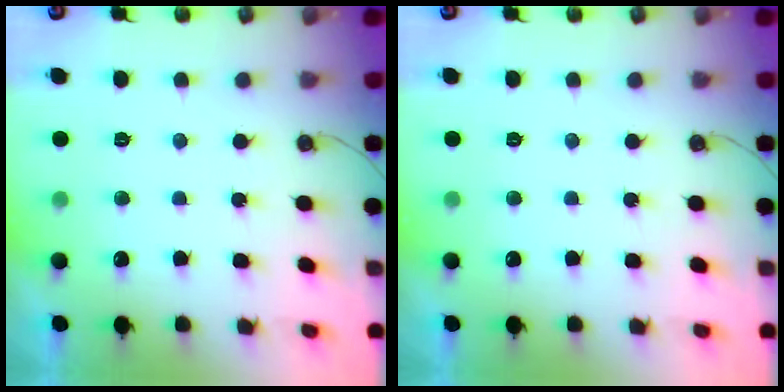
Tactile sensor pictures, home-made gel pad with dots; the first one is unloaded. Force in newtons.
{"total": 0.0}